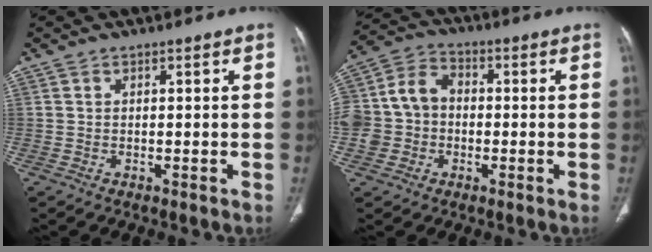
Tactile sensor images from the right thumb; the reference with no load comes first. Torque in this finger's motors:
{"motor_torque": [0.19, 0.24, 0.67, 0.35, 0.14]}